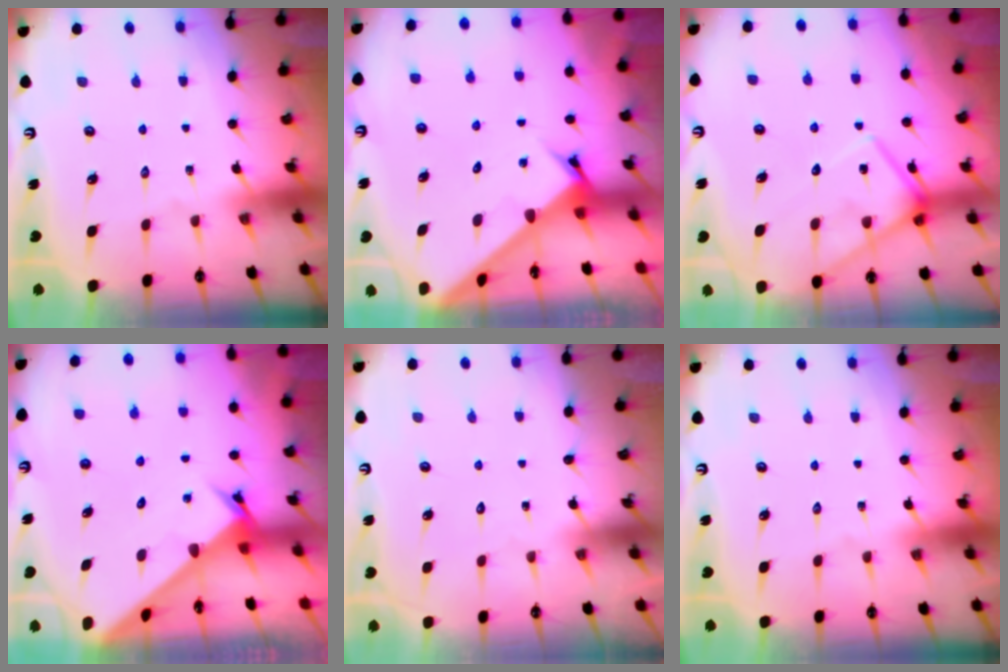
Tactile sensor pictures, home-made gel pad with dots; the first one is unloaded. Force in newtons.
{"total": 2.8, "press": 2.8, "slide": 0.2}
{"total": 11.5, "press": 11.5, "slide": 1.0}
{"total": 2.7, "press": 2.7, "slide": 0.3}
{"total": 1.5, "press": 1.5, "slide": 0.1}
{"total": 0.0}